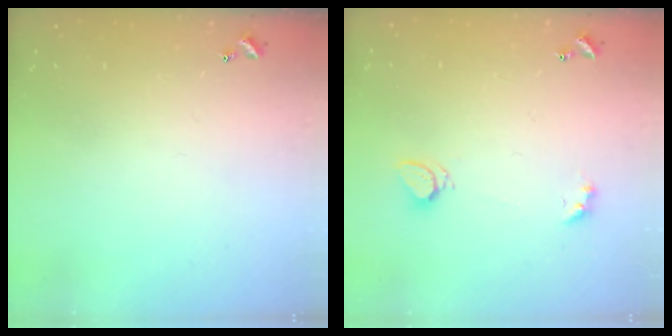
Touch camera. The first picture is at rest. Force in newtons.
{"total": 4.6, "press": 4.5, "slide": 0.9}